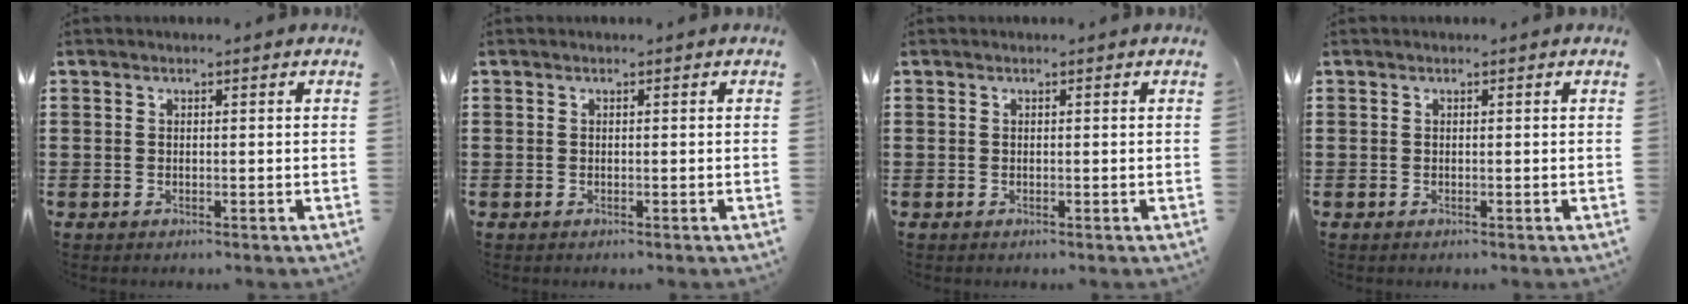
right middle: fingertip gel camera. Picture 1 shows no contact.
{"total": 0.0}
{"total": 0.0}
{"total": 0.0}